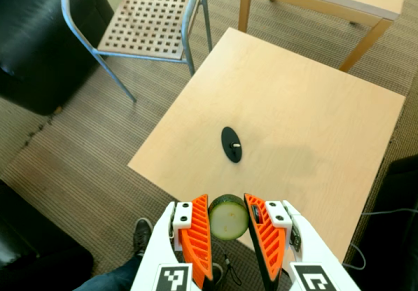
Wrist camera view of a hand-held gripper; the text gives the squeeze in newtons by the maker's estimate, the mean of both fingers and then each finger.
{"total": 9.6, "left": 9.8, "right": 9.5}